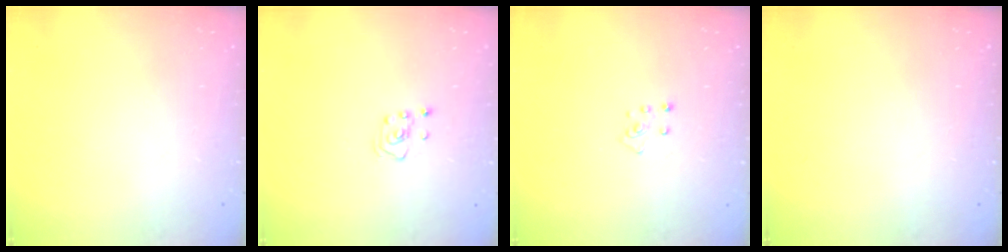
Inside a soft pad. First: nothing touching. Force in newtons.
{"total": 2.8, "press": 2.6, "slide": 1.0}
{"total": 2.8, "press": 2.8, "slide": 0.3}
{"total": 0.0}